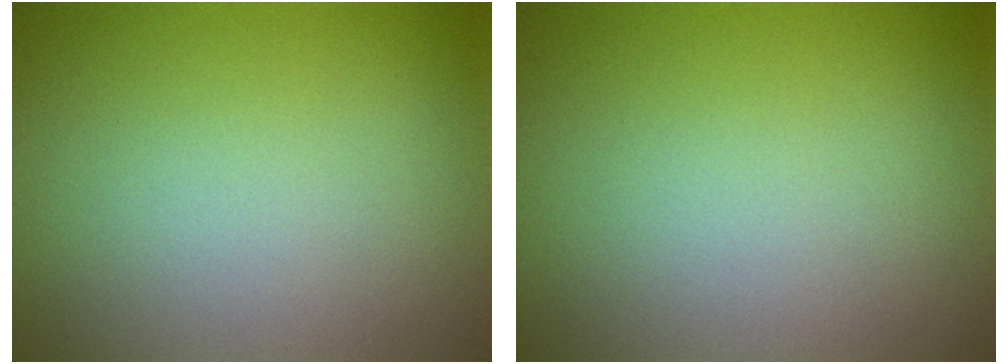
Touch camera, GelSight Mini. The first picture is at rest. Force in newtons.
{"total": 0.0}